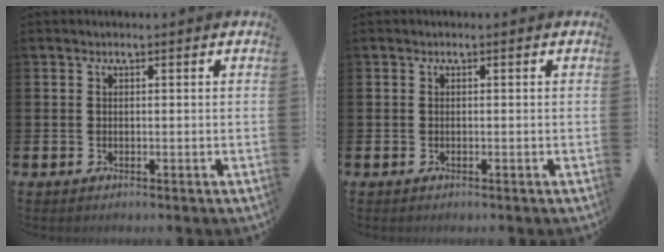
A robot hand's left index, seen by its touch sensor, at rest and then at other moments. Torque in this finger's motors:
{"motor_torque": [0.00, 0.00, 0.05, 0.00]}